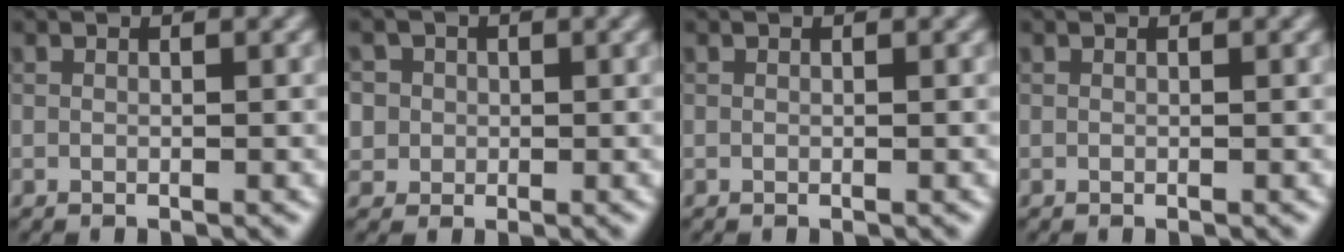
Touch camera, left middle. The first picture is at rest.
{"total": 4.6, "force": [1.3, 4.2, 1.5], "torque": [-0.022, 0.032, 0.005]}
{"total": 0.0}
{"total": 0.0}